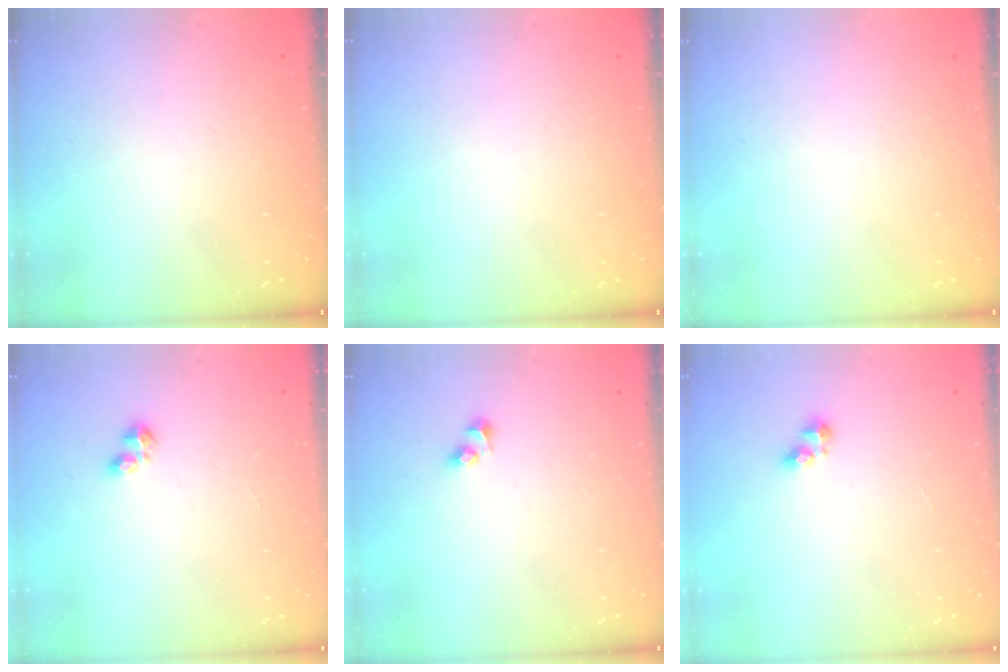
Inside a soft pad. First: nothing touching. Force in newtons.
{"total": 0.0}
{"total": 0.0}
{"total": 3.1, "press": 3.0, "slide": 0.5}
{"total": 2.7, "press": 2.5, "slide": 1.2}
{"total": 4.1, "press": 4.1, "slide": 0.6}